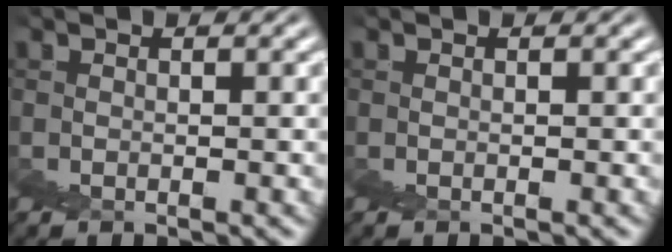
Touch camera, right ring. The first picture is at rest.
{"total": 0.0}